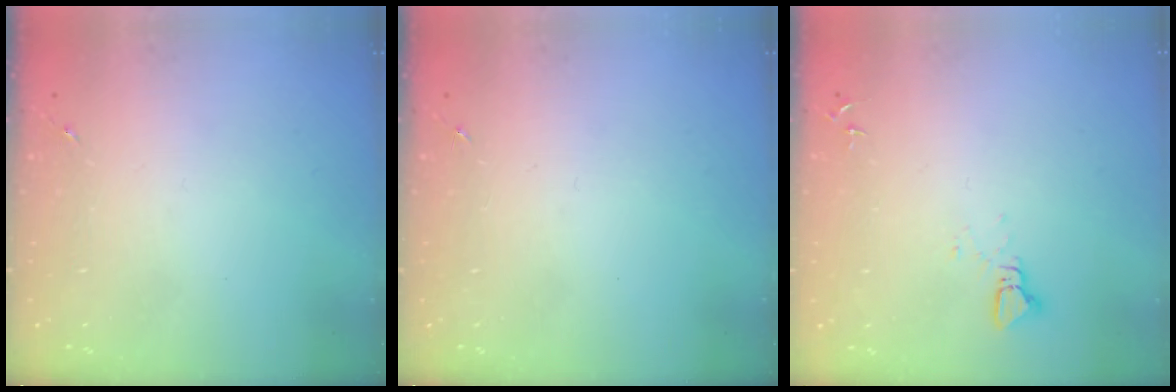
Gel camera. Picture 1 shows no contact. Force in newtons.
{"total": 0.0}
{"total": 2.3, "press": 2.3, "slide": 0.1}